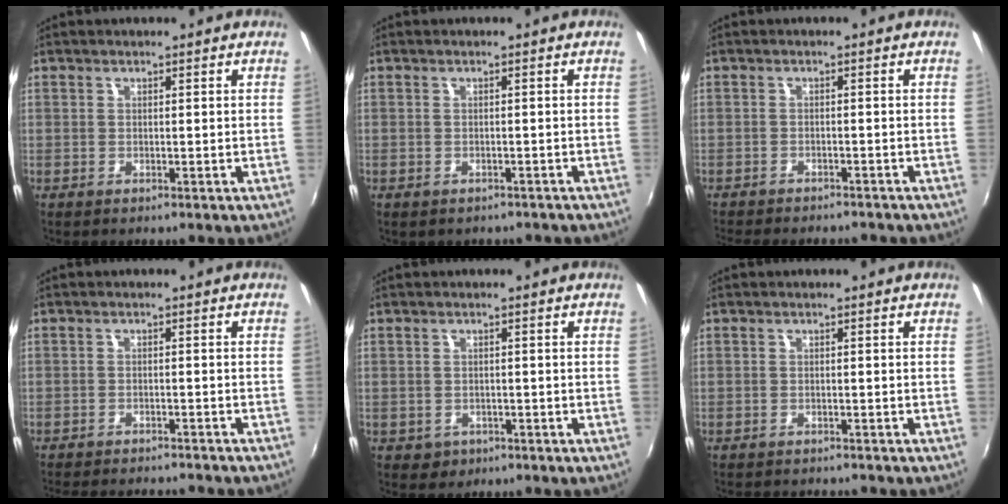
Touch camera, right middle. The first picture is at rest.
{"total": 3.0, "force": [-2.4, 1.6, 1.1], "torque": [-0.023, -0.011, -0.026]}
{"total": 8.4, "force": [-7.5, 1.8, 3.2], "torque": [-0.078, -0.018, -0.111]}
{"total": 11.2, "force": [-10.1, 1.6, 4.5], "torque": [-0.097, -0.017, -0.145]}
{"total": 2.7, "force": [-1.1, 2.3, 0.7], "torque": [-0.020, -0.001, -0.012]}
{"total": 3.6, "force": [-3.4, 0.5, 1.0], "torque": [-0.029, -0.014, -0.053]}